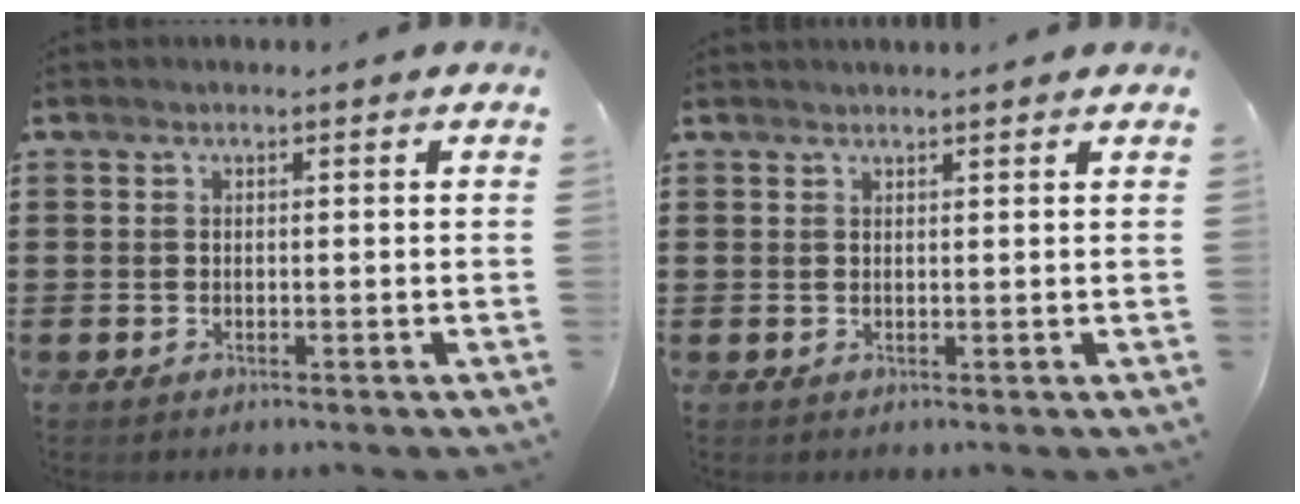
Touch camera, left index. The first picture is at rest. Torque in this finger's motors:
{"motor_torque": [-2.04, -0.10, -0.45, -0.06]}